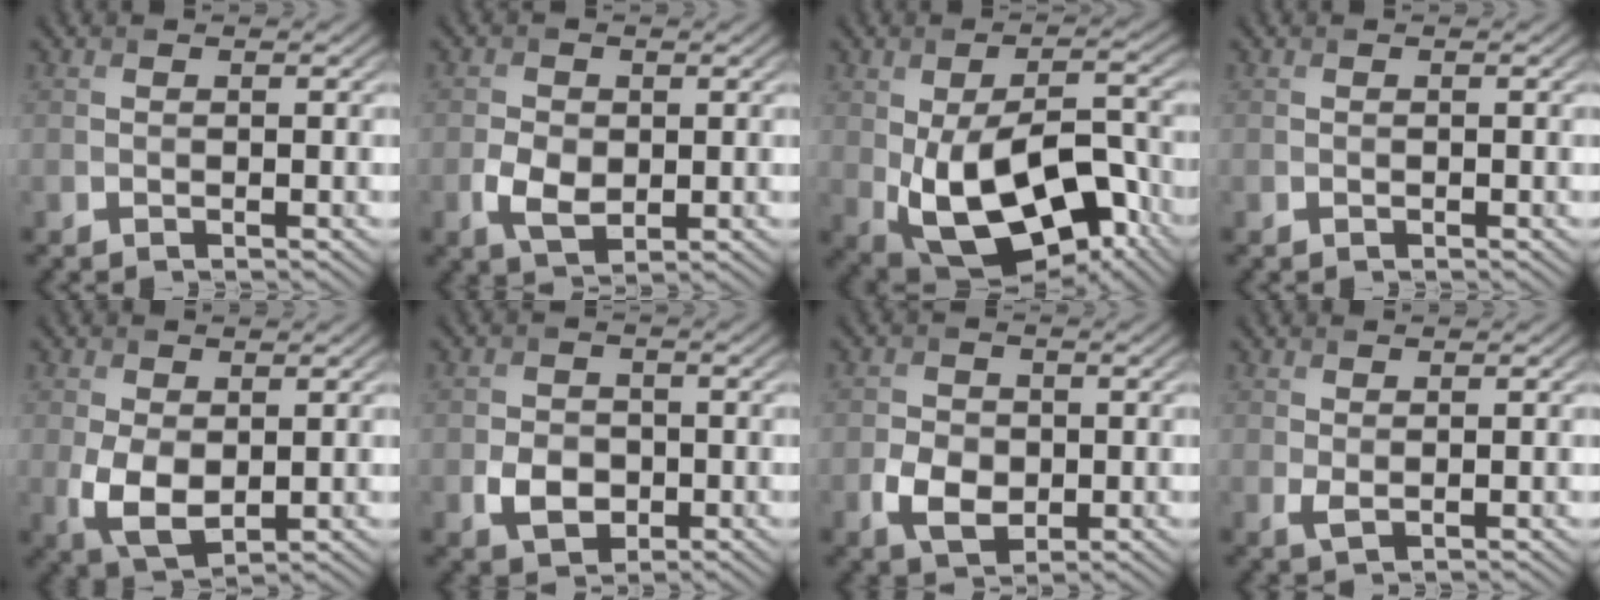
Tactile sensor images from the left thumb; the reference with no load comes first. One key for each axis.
{"total": 3.8, "fx": -0.5, "fy": 2.7, "fz": 2.7, "tx": -0.061, "ty": -0.007, "tz": -0.011}
{"total": 16.1, "fx": -4.5, "fy": 8.9, "fz": 12.6, "tx": -0.226, "ty": -0.033, "tz": -0.061}
{"total": 0.0}
{"total": 5.3, "fx": -0.1, "fy": 3.3, "fz": 4.2, "tx": -0.103, "ty": -0.013, "tz": 0.005}
{"total": 4.0, "fx": -1.1, "fy": 3.1, "fz": 2.2, "tx": -0.045, "ty": -0.008, "tz": -0.020}
{"total": 4.4, "fx": -0.9, "fy": 3.3, "fz": 2.8, "tx": -0.061, "ty": -0.010, "tz": -0.019}
{"total": 1.3, "fx": 0.5, "fy": 0.5, "fz": 1.1, "tx": -0.030, "ty": -0.002, "tz": 0.014}